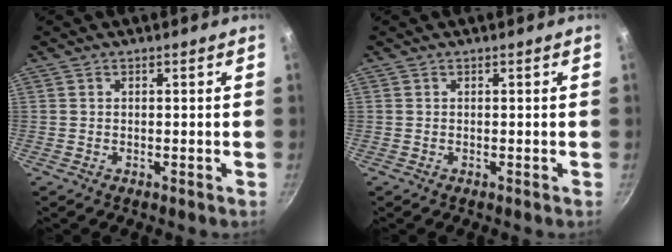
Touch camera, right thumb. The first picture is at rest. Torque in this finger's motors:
{"motor_torque": [0.06, -0.10, 0.05, 0.70, 0.08]}